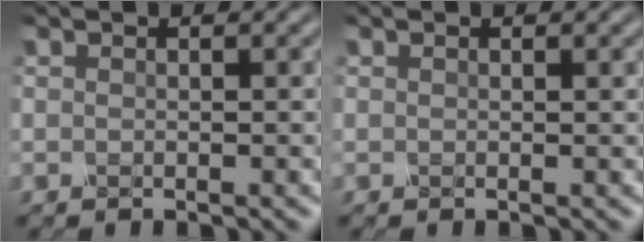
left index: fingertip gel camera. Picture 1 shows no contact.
{"total": 0.0}